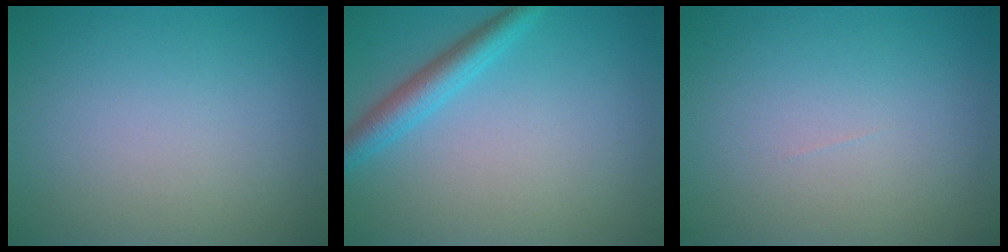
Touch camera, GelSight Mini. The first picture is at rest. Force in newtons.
{"total": 3.0, "press": 2.9, "slide": 0.2}
{"total": 0.0}